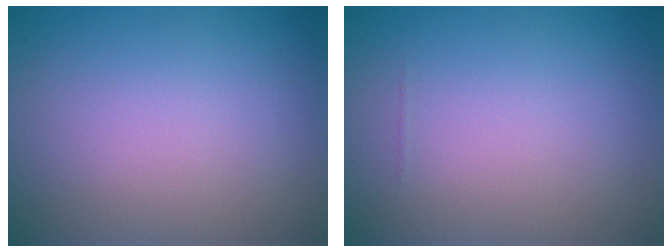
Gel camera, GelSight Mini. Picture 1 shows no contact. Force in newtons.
{"total": 0.0}